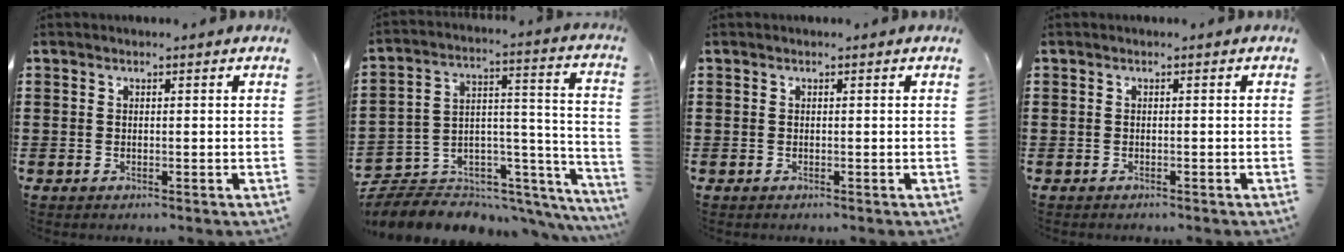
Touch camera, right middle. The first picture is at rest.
{"total": 5.3, "force": [-4.7, 2.4, 0.5], "torque": [-0.010, -0.015, -0.086]}
{"total": 0.0}
{"total": 0.6, "force": [-0.5, 0.3, -0.1], "torque": [0.002, 0.001, -0.012]}